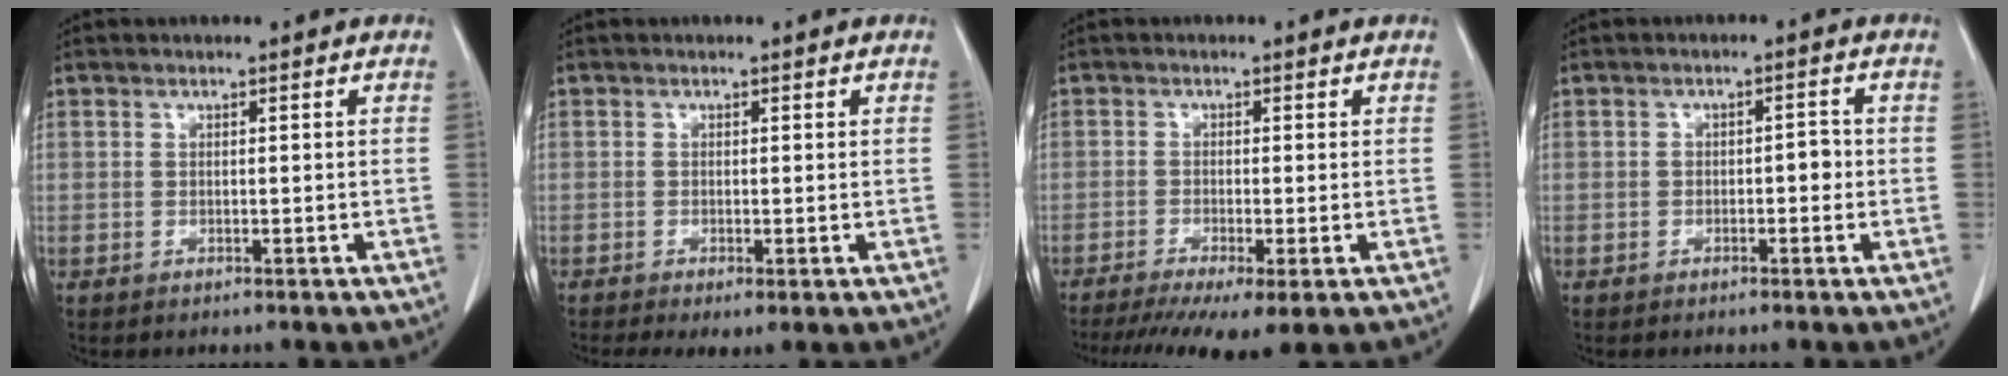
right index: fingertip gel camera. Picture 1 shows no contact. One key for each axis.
{"total": 2.7, "fx": -0.9, "fy": 1.1, "fz": 2.3, "tx": -0.037, "ty": -0.007, "tz": -0.013}
{"total": 8.8, "fx": -5.6, "fy": 1.5, "fz": 6.6, "tx": -0.105, "ty": -0.017, "tz": -0.093}
{"total": 2.1, "fx": -0.4, "fy": 1.0, "fz": 1.8, "tx": -0.022, "ty": 0.009, "tz": -0.006}